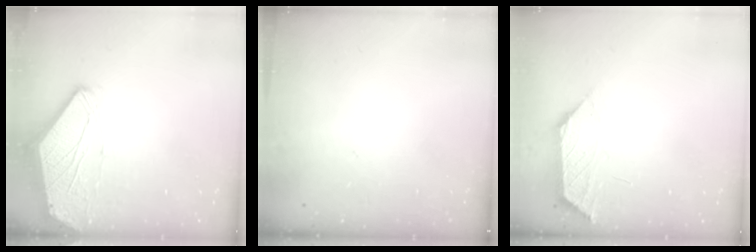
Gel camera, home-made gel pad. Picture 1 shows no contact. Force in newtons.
{"total": 0.0}
{"total": 1.7, "press": 1.6, "slide": 0.5}